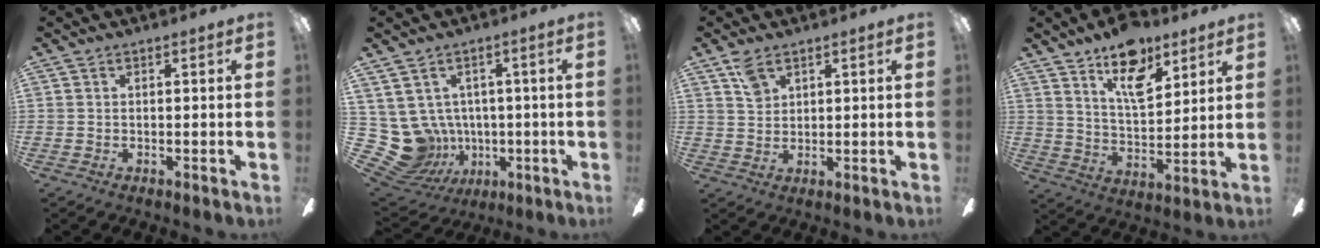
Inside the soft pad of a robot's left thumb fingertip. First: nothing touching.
{"total": 11.0, "force": [-0.3, 10.5, 3.3], "torque": [-0.127, -0.010, 0.010]}
{"total": 4.3, "force": [2.9, 2.3, 2.2], "torque": [-0.035, -0.007, 0.052]}
{"total": 14.3, "force": [9.4, 6.5, 8.7], "torque": [-0.133, -0.040, 0.161]}